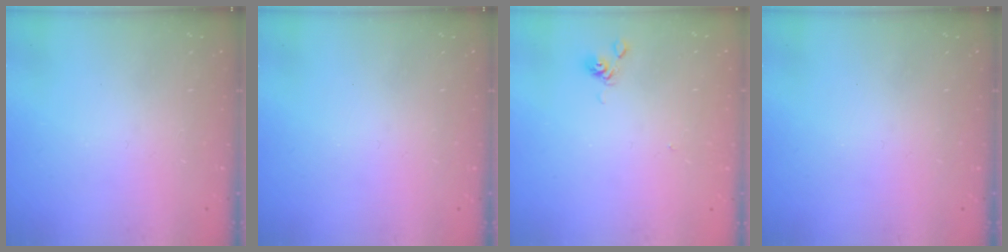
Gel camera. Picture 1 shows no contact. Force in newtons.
{"total": 0.0}
{"total": 7.8, "press": 7.8, "slide": 0.2}
{"total": 0.0}